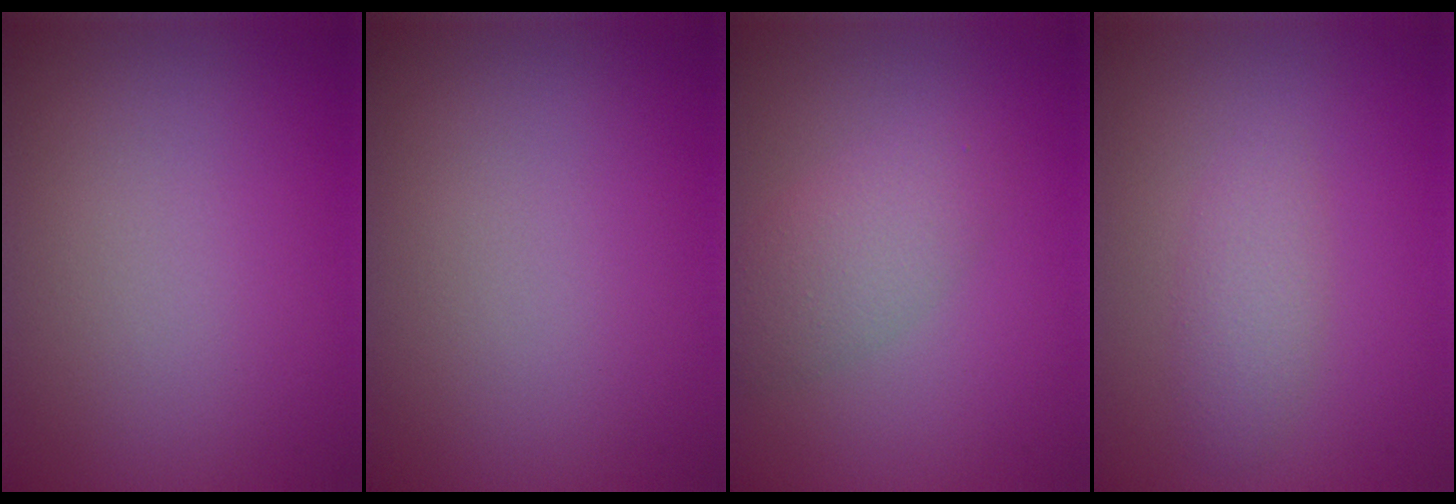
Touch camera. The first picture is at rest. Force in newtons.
{"total": 0.0}
{"total": 3.0, "press": 3.0, "slide": 0.1}
{"total": 2.0, "press": 2.0, "slide": 0.1}